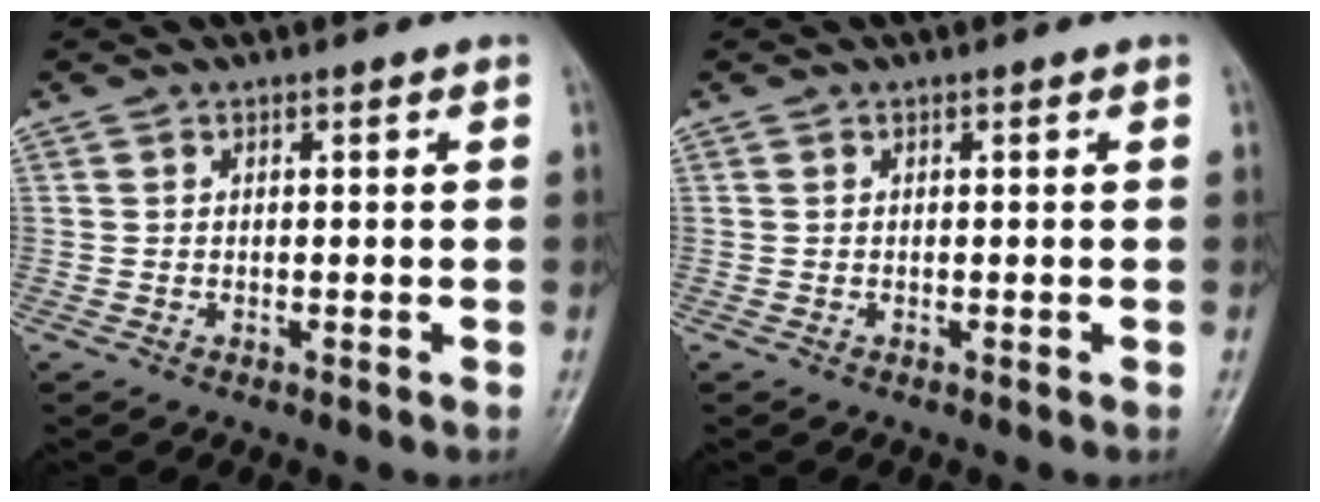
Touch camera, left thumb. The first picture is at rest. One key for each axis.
{"total": 0.0}